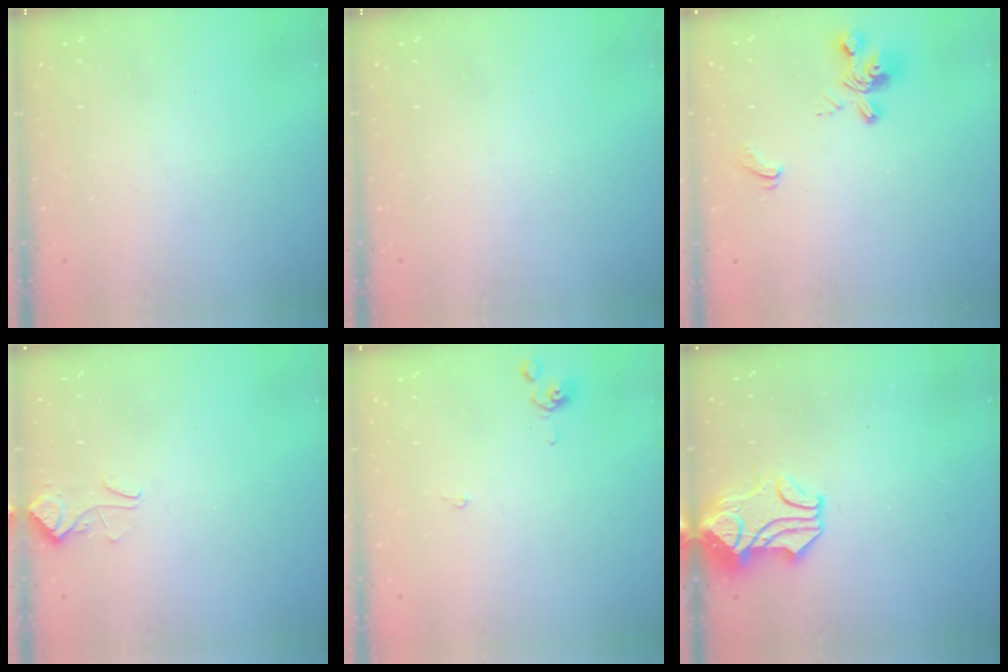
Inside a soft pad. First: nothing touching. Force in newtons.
{"total": 0.0}
{"total": 3.2, "press": 2.9, "slide": 1.4}
{"total": 3.5, "press": 3.4, "slide": 0.7}
{"total": 0.0}
{"total": 1.0, "press": 0.4, "slide": 0.9}